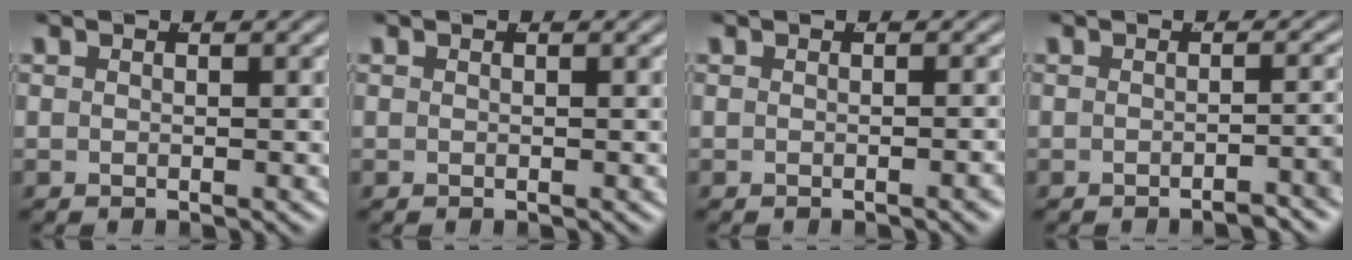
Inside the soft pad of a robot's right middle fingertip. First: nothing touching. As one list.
[{"total": 0.0}, {"total": 0.7, "force": [-0.6, -0.3, 0.4], "torque": [-0.005, 0.005, -0.010]}, {"total": 2.4, "force": [-2.0, 0.0, 1.4], "torque": [-0.010, 0.004, -0.031]}]